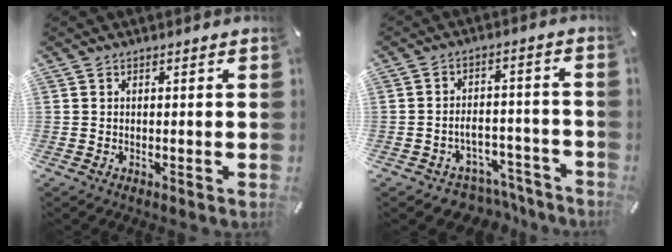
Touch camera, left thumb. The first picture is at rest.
{"total": 6.5, "force": [-3.9, 4.6, 2.5], "torque": [-0.037, 0.029, -0.065]}